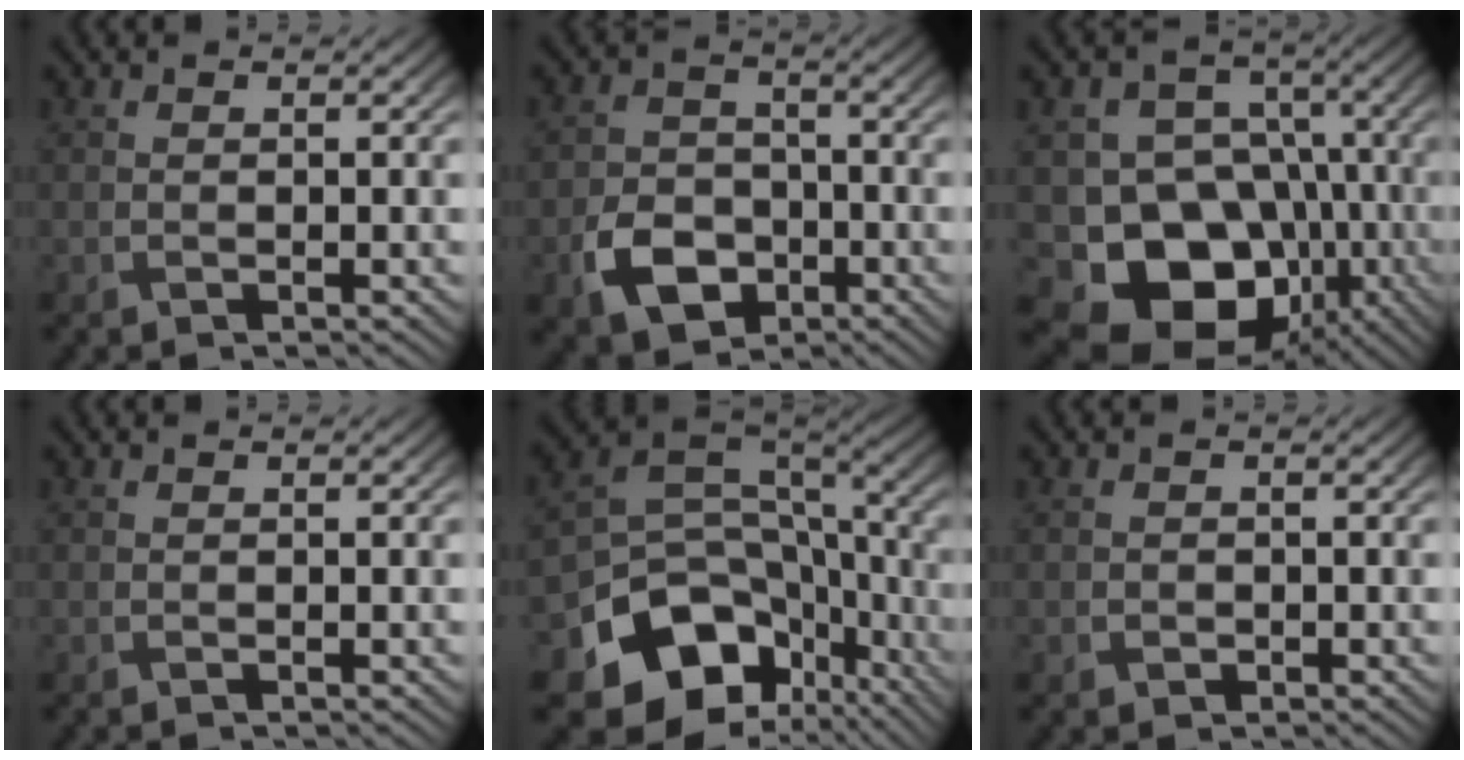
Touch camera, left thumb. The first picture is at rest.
{"total": 6.7, "force": [-3.1, 4.8, 3.5], "torque": [-0.075, -0.009, -0.060]}
{"total": 15.4, "force": [-6.4, 12.3, 6.7], "torque": [-0.131, -0.022, -0.116]}
{"total": 0.0}
{"total": 14.5, "force": [-6.8, 10.8, 6.9], "torque": [-0.165, -0.046, -0.102]}
{"total": 1.0, "force": [-0.3, 0.9, 0.2], "torque": [0.001, -0.004, -0.007]}